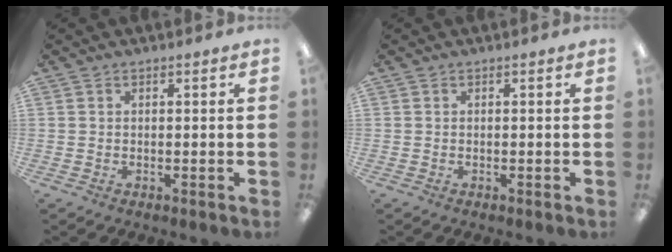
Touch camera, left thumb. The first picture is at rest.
{"total": 0.0}